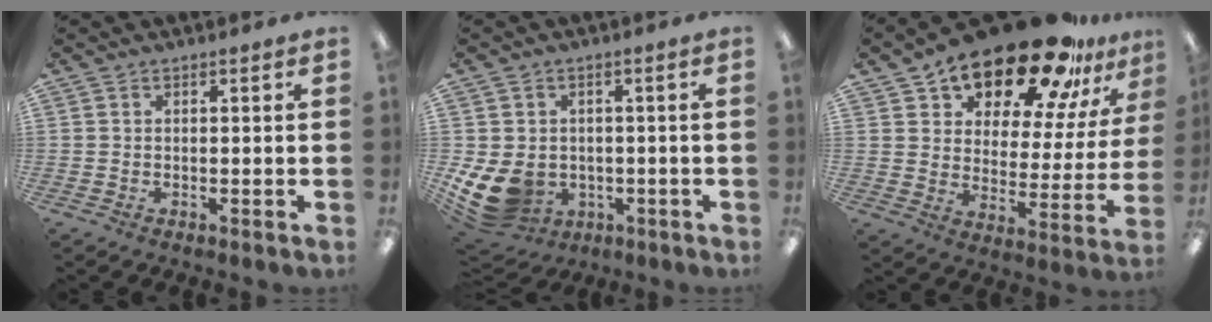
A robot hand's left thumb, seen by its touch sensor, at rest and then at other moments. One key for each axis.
{"total": 10.1, "fx": -2.8, "fy": 8.2, "fz": 5.2, "tx": -0.123, "ty": 0.005, "tz": -0.040}
{"total": 21.8, "fx": 18.0, "fy": 6.9, "fz": 10.1, "tx": -0.171, "ty": -0.135, "tz": 0.306}